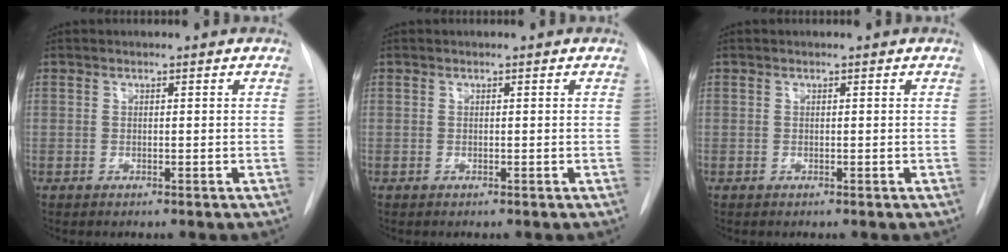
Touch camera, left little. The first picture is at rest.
{"total": 0.0}
{"total": 0.0}